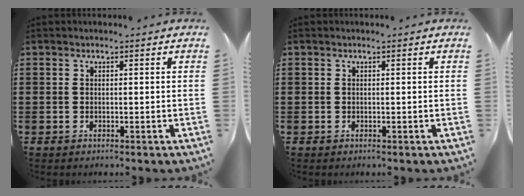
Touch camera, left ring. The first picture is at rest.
{"total": 0.0}